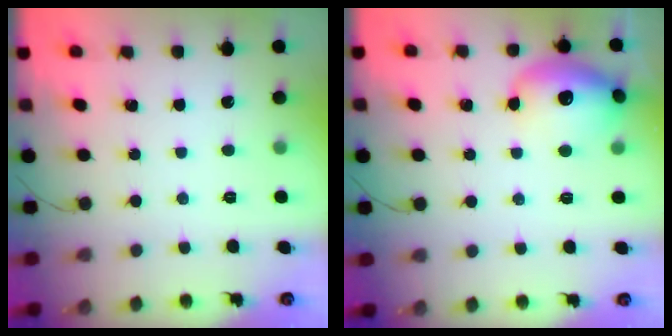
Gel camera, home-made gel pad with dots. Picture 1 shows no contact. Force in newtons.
{"total": 16.8, "press": 15.9, "slide": 5.5}